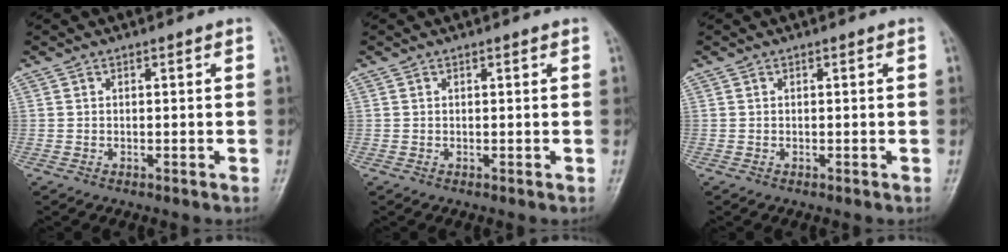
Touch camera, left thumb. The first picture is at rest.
{"total": 0.5, "force": [0.4, 0.0, 0.3], "torque": [-0.010, -0.002, 0.008]}
{"total": 0.0}